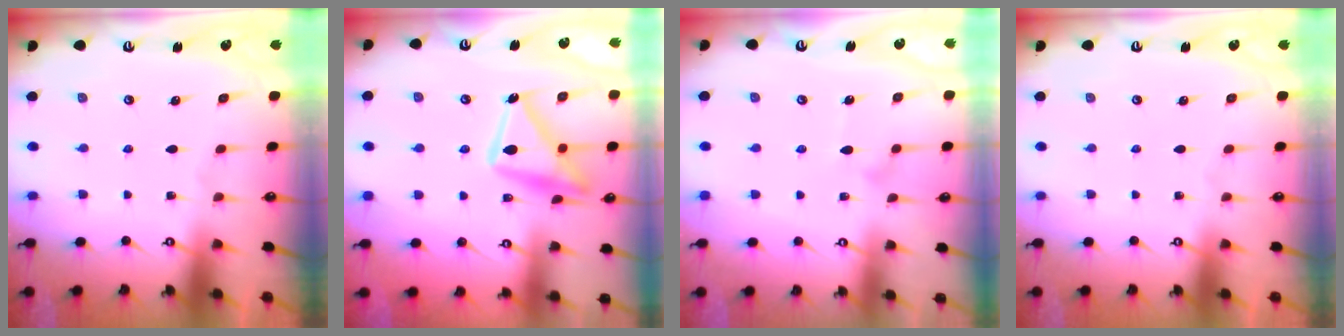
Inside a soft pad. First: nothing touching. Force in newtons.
{"total": 16.8, "press": 16.7, "slide": 1.1}
{"total": 9.0, "press": 9.0, "slide": 0.4}
{"total": 0.0}